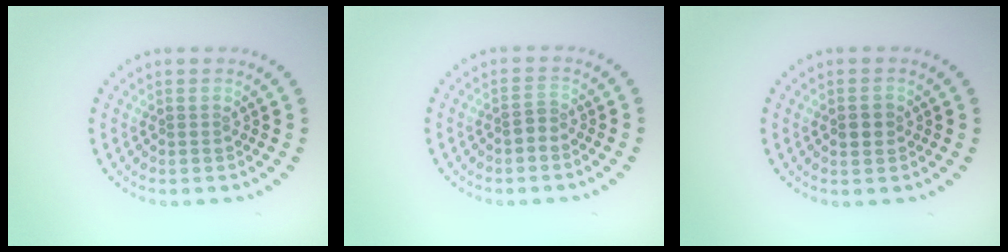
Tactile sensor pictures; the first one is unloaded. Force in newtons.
{"total": 1.2, "press": 1.0, "slide": 0.7}
{"total": 2.0, "press": 2.0, "slide": 0.0}